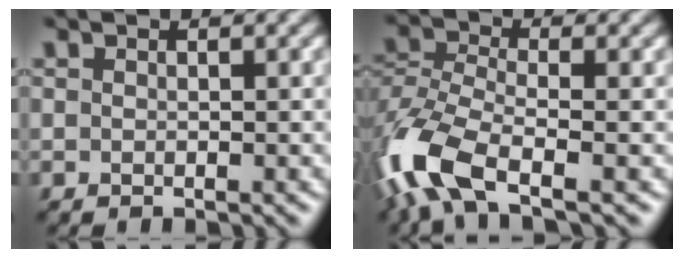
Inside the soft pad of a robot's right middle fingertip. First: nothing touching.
{"total": 8.8, "force": [-4.9, 3.7, 6.2], "torque": [-0.151, -0.006, -0.106]}